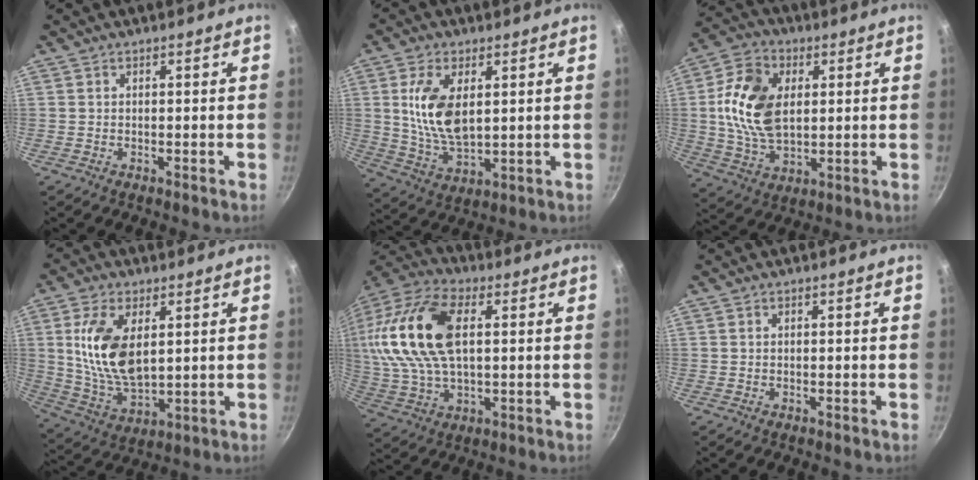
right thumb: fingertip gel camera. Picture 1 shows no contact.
{"total": 12.0, "force": [2.7, 6.3, 9.9], "torque": [-0.187, -0.017, 0.059]}
{"total": 15.5, "force": [2.3, 10.1, 11.6], "torque": [-0.201, -0.004, 0.042]}
{"total": 14.4, "force": [3.3, 7.7, 11.6], "torque": [-0.216, -0.020, 0.074]}
{"total": 21.7, "force": [4.6, 12.1, 17.5], "torque": [-0.367, 0.015, 0.079]}
{"total": 0.0}